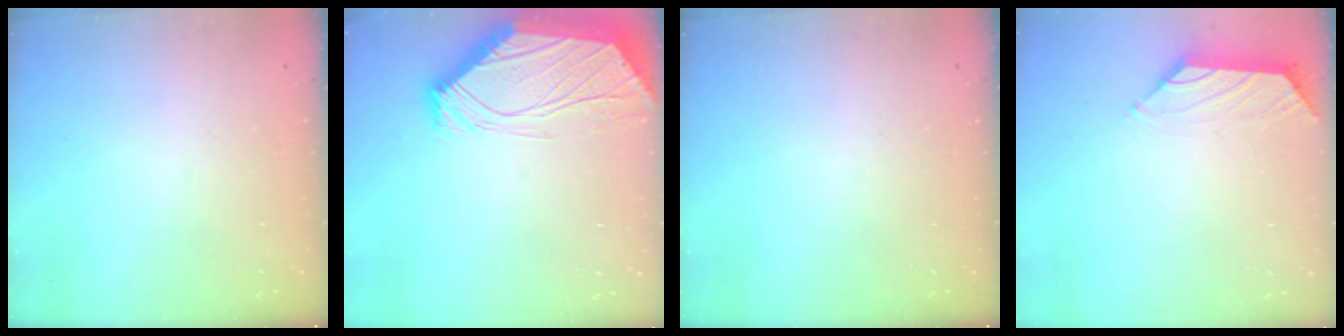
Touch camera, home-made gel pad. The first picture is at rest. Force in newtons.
{"total": 7.3, "press": 7.2, "slide": 0.9}
{"total": 0.0}
{"total": 0.0}